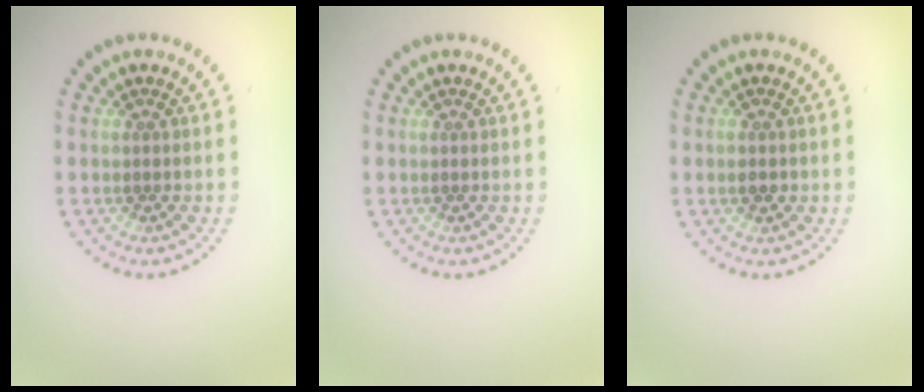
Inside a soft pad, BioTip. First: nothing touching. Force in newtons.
{"total": 0.0}
{"total": 1.4, "press": 1.4, "slide": 0.2}